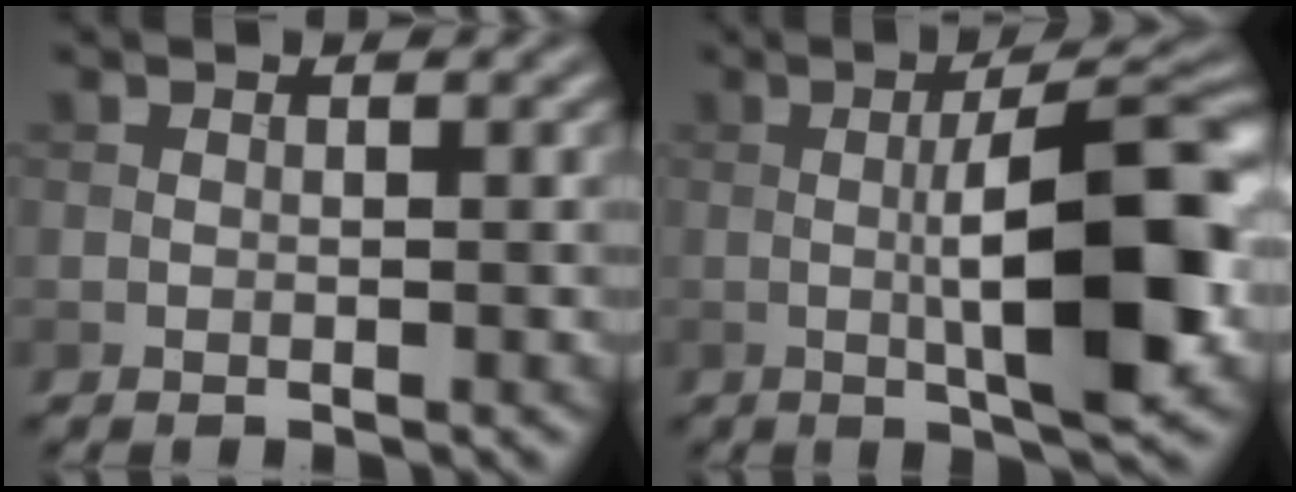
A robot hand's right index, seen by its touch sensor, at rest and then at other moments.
{"total": 10.7, "force": [-0.8, 2.7, 10.3], "torque": [-0.146, 0.002, -0.015]}